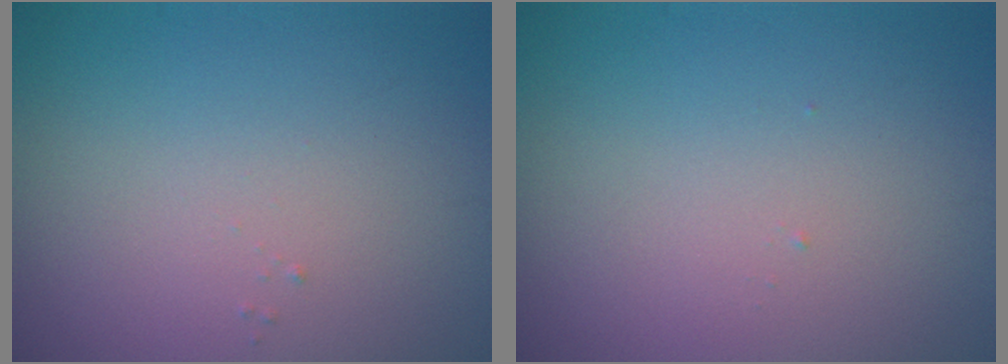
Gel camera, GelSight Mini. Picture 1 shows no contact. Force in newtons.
{"total": 0.0}